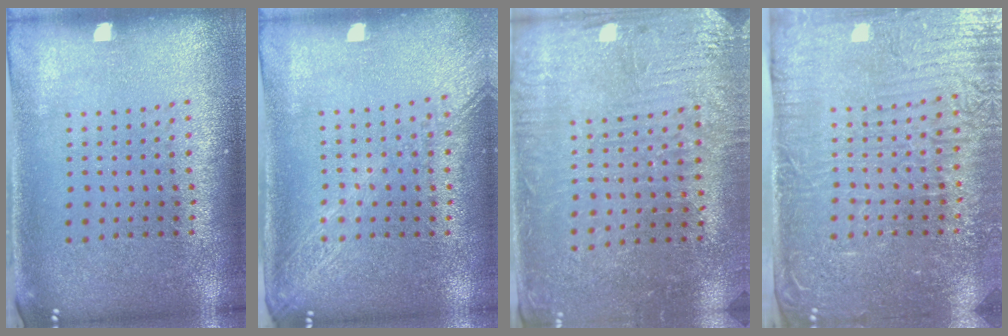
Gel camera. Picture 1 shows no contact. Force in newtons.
{"total": 1.9, "press": 1.7, "slide": 1.0}
{"total": 3.1, "press": 3.0, "slide": 0.7}
{"total": 5.1, "press": 4.5, "slide": 2.5}